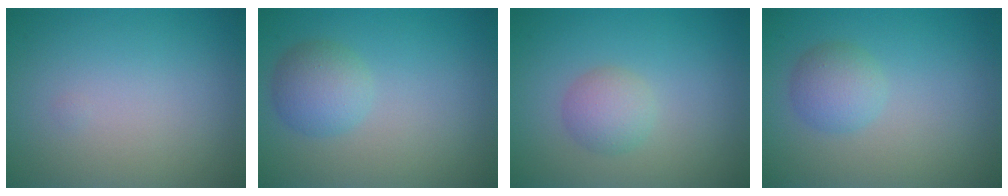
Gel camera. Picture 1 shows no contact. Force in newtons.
{"total": 2.9, "press": 2.9, "slide": 0.1}
{"total": 2.3, "press": 2.3, "slide": 0.1}
{"total": 2.5, "press": 2.5, "slide": 0.1}